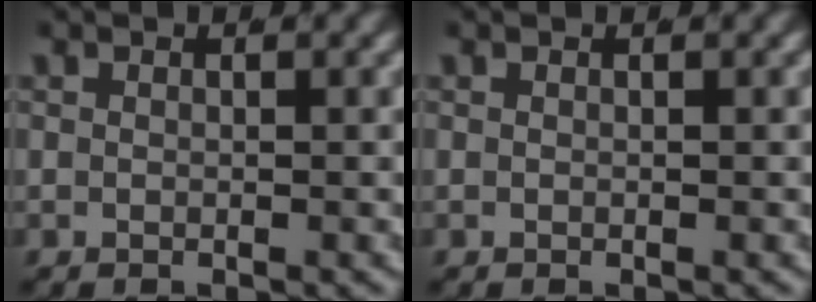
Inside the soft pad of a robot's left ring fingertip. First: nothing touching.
{"total": 0.0}